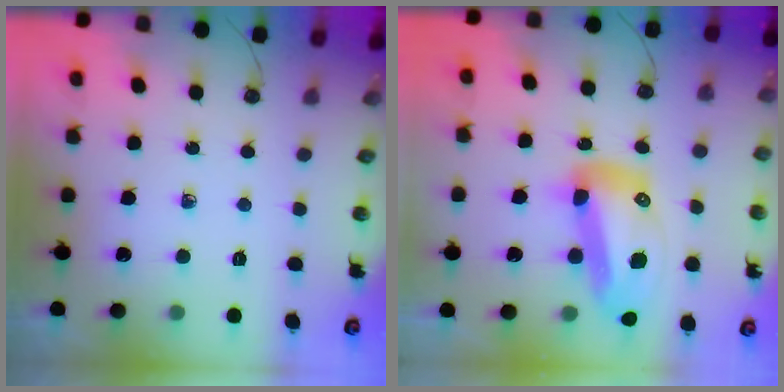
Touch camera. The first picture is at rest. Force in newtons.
{"total": 18.4, "press": 18.3, "slide": 2.4}